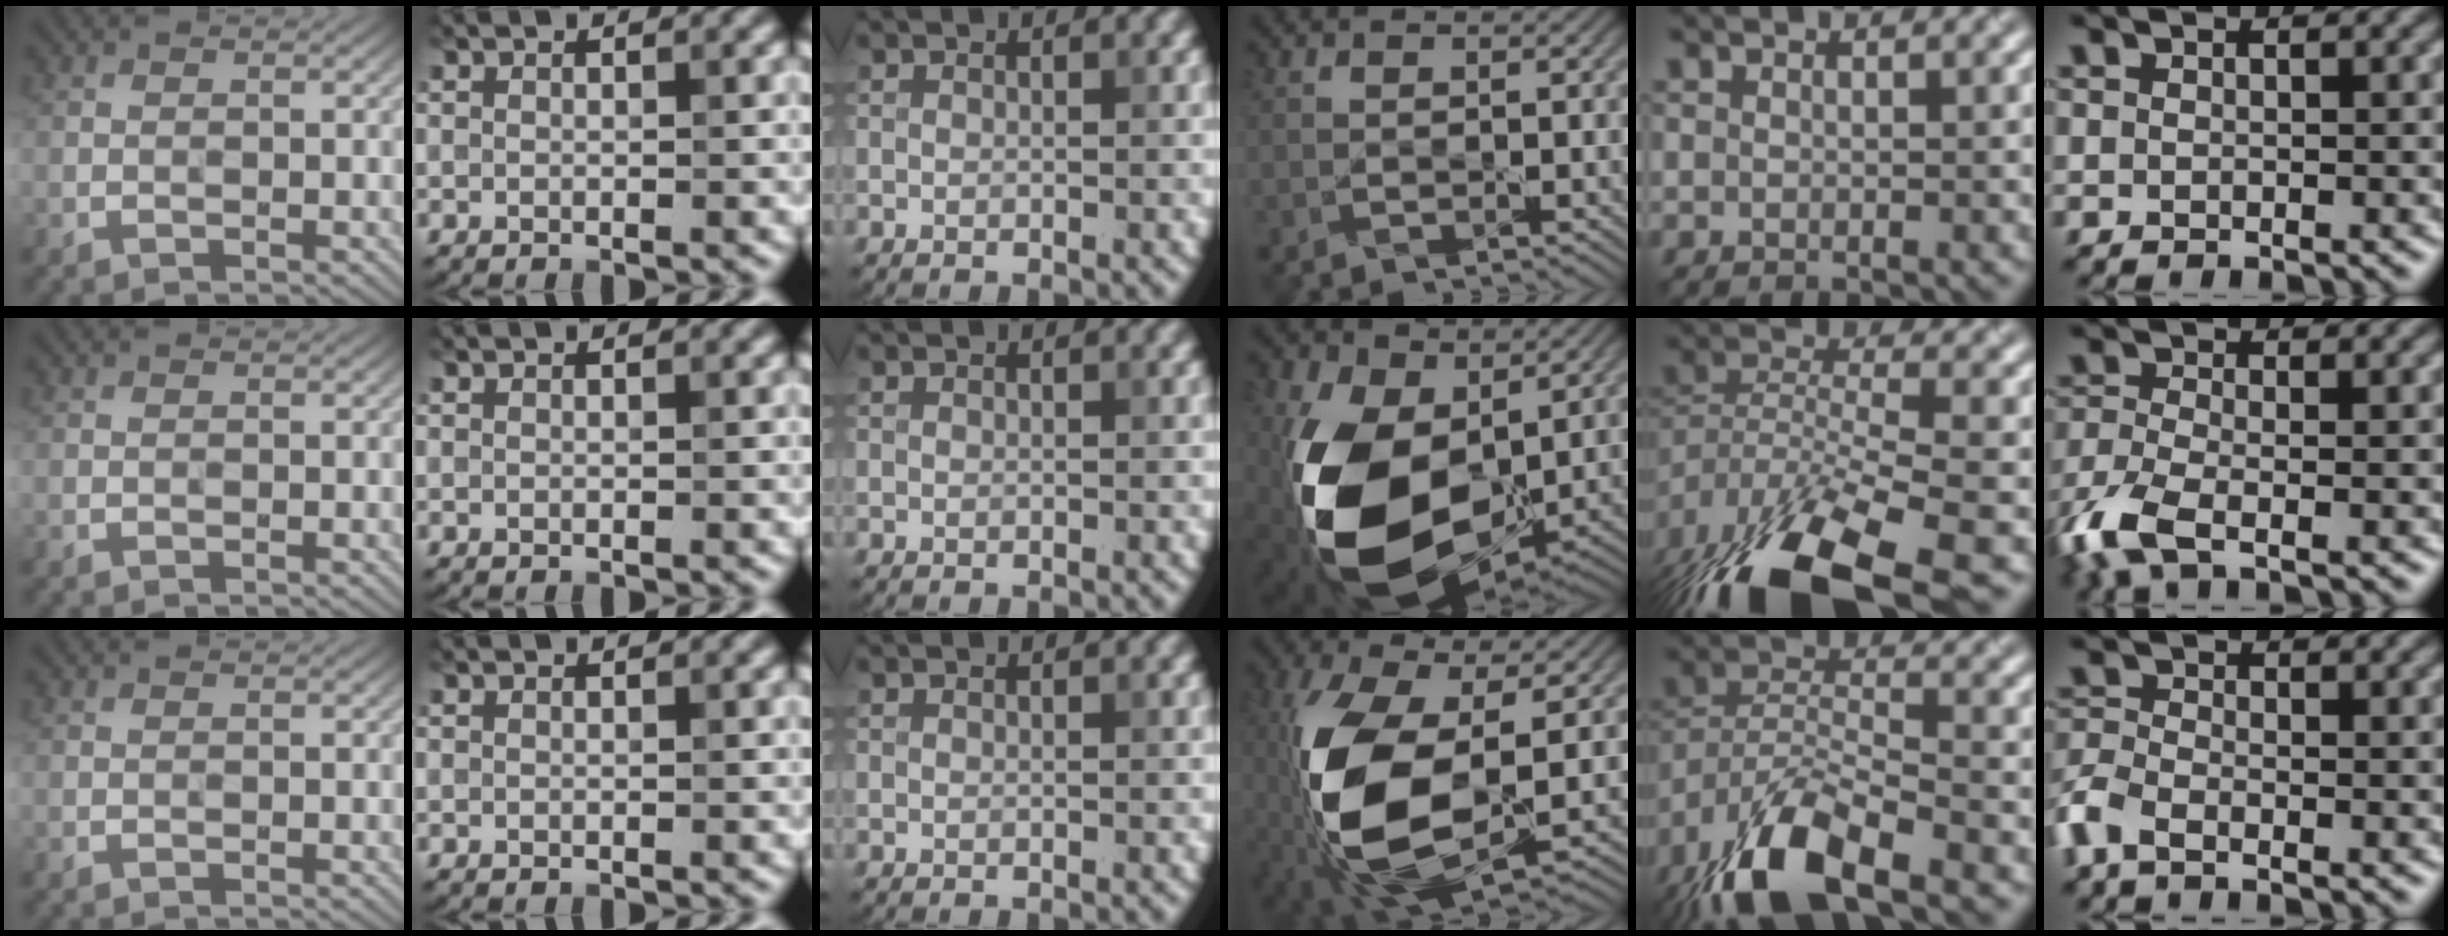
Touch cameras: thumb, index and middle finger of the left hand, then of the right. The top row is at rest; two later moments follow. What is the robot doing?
{"motion": "lift_and_place", "object": "knife"}